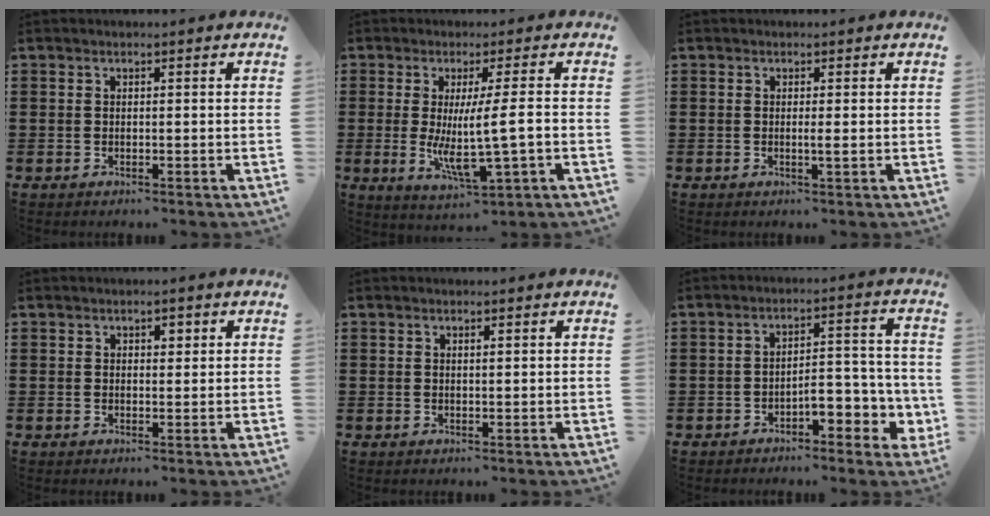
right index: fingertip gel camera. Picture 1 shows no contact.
{"total": 8.8, "force": [-0.7, 0.9, 8.7], "torque": [-0.179, -0.022, -0.017]}
{"total": 1.1, "force": [0.0, -0.1, 1.1], "torque": [-0.022, -0.003, -0.002]}
{"total": 1.2, "force": [0.5, 0.8, 0.7], "torque": [-0.007, 0.005, 0.007]}
{"total": 0.7, "force": [0.3, 0.1, 0.6], "torque": [-0.012, 0.001, 0.005]}
{"total": 5.0, "force": [-2.5, 2.3, 3.7], "torque": [-0.049, -0.001, -0.052]}